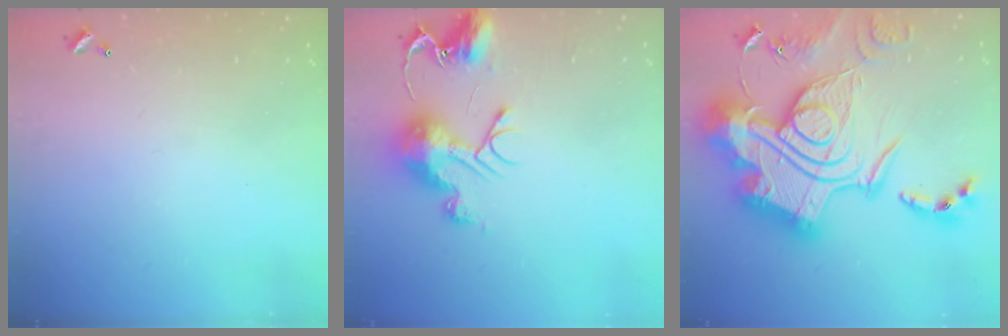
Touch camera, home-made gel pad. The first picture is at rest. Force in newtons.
{"total": 12.0, "press": 12.0, "slide": 1.1}
{"total": 0.6, "press": 0.6, "slide": 0.0}